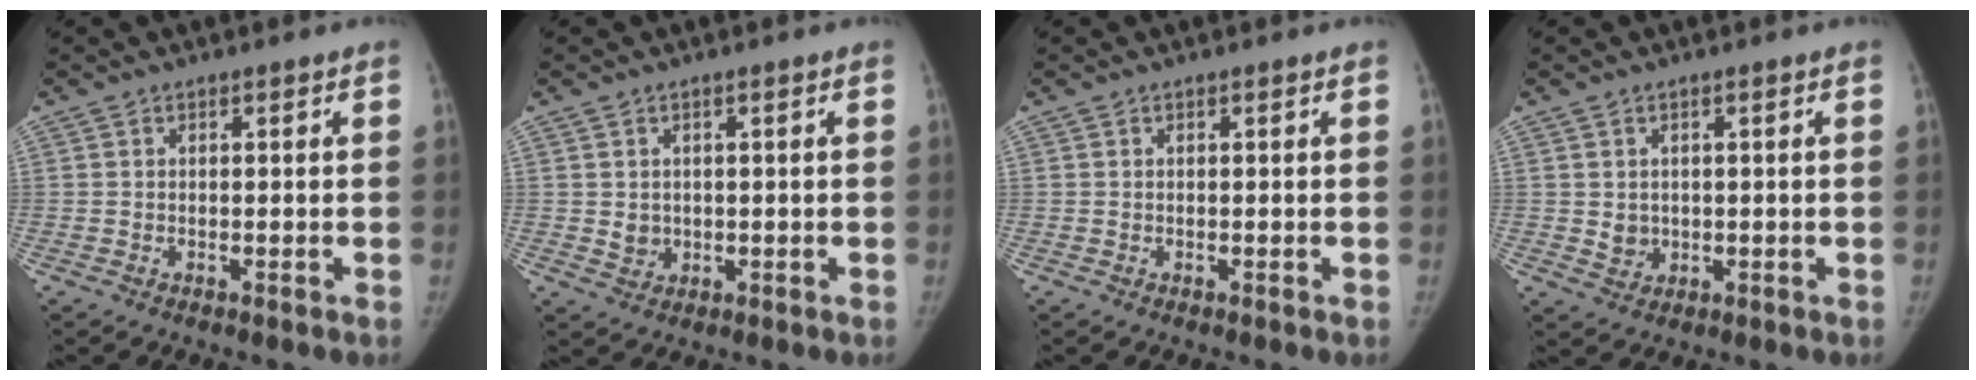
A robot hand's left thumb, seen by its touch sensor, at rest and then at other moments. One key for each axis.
{"total": 2.8, "fx": 0.2, "fy": 2.5, "fz": 1.2, "tx": -0.009, "ty": -0.002, "tz": 0.011}
{"total": 0.0}
{"total": 2.9, "fx": 0.1, "fy": 2.6, "fz": 1.3, "tx": -0.011, "ty": -0.002, "tz": 0.011}